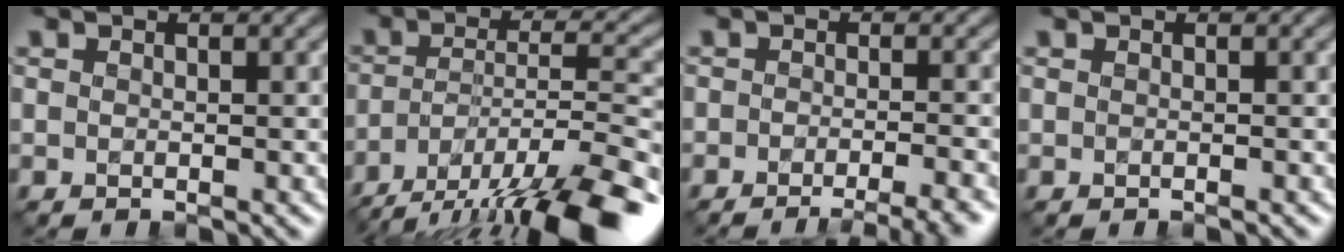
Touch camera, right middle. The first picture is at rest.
{"total": 14.0, "force": [-10.1, 4.0, 8.8], "torque": [-0.167, -0.016, -0.151]}
{"total": 4.9, "force": [-3.7, 0.9, 3.0], "torque": [-0.031, 0.004, -0.045]}
{"total": 0.0}